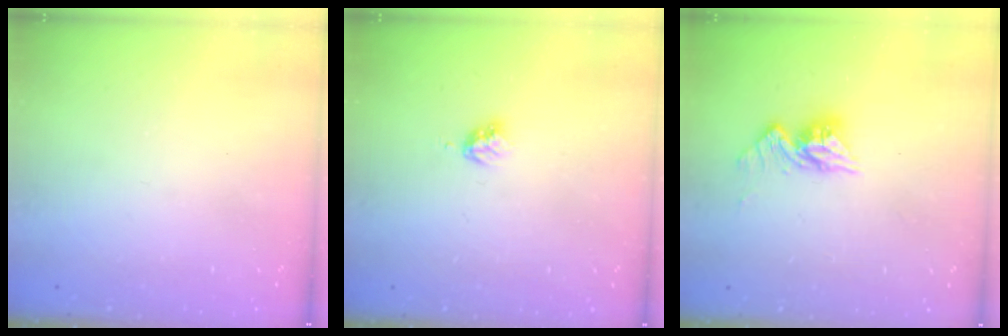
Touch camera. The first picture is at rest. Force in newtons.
{"total": 2.9, "press": 2.8, "slide": 0.4}
{"total": 10.1, "press": 10.1, "slide": 0.7}